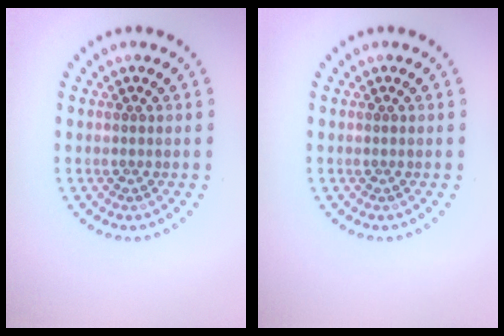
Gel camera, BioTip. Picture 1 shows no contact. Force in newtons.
{"total": 0.0}